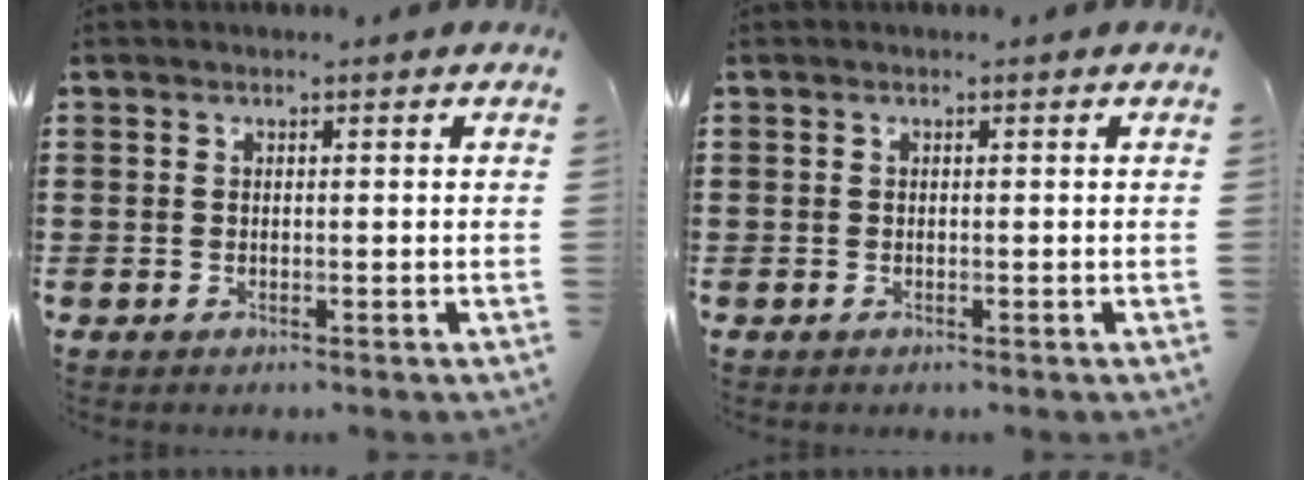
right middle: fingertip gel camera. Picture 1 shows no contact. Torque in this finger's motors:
{"motor_torque": [-0.73, -0.45, 0.04, 0.01]}